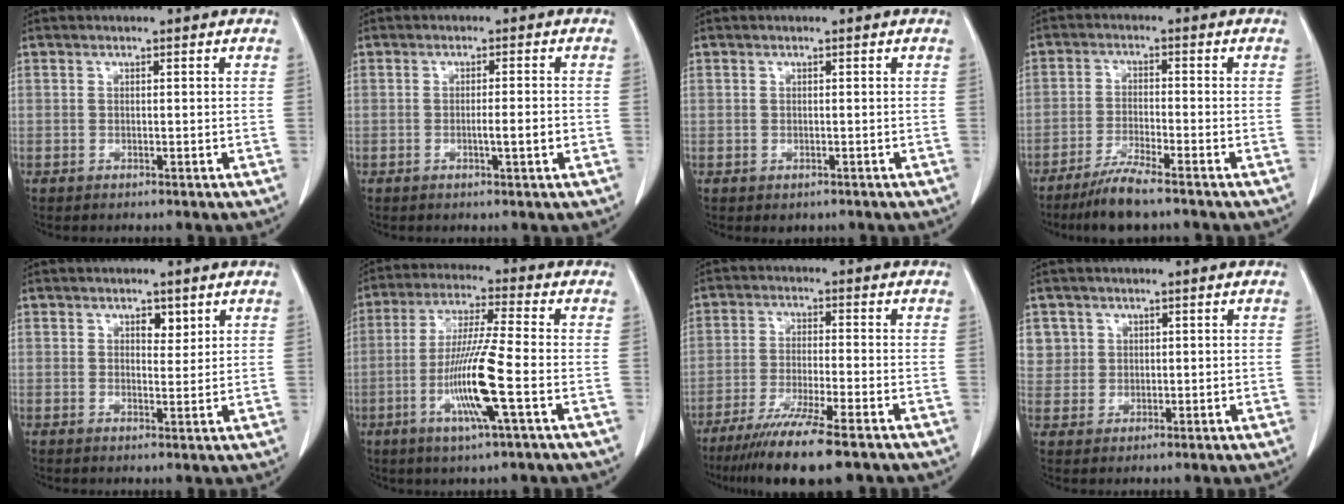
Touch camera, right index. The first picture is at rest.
{"total": 3.0, "force": [-0.8, 0.0, 2.9], "torque": [-0.048, -0.003, -0.012]}
{"total": 1.0, "force": [-0.5, 0.9, 0.2], "torque": [-0.005, 0.004, -0.002]}
{"total": 6.0, "force": [-4.7, 0.1, 3.7], "torque": [-0.075, -0.017, -0.092]}
{"total": 2.2, "force": [1.3, 1.2, 1.4], "torque": [-0.016, -0.003, 0.022]}
{"total": 11.8, "force": [-3.4, -0.4, 11.2], "torque": [-0.224, -0.015, -0.070]}
{"total": 11.6, "force": [-8.5, 0.2, 7.8], "torque": [-0.126, -0.030, -0.136]}
{"total": 4.3, "force": [1.9, 3.9, -0.1], "torque": [0.019, 0.003, 0.037]}